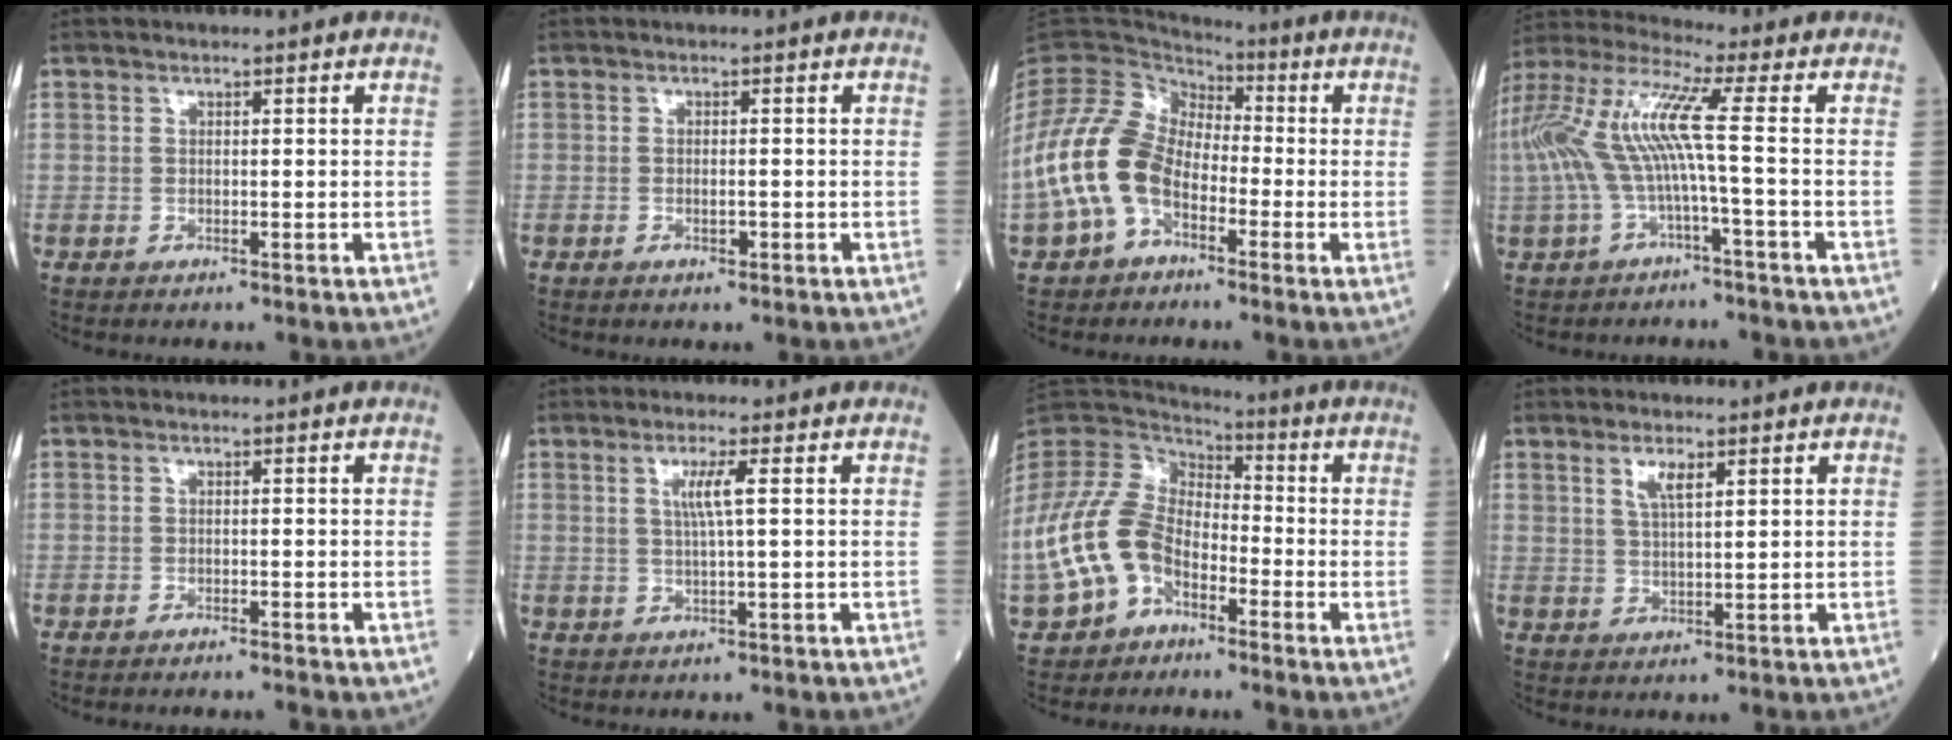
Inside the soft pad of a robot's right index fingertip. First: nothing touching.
{"total": 1.1, "force": [-0.5, 0.4, 0.8], "torque": [-0.018, -0.001, -0.007]}
{"total": 11.0, "force": [-3.7, 7.4, 7.3], "torque": [-0.181, 0.024, -0.077]}
{"total": 10.9, "force": [-1.2, 0.7, 10.8], "torque": [-0.246, 0.040, -0.030]}
{"total": 1.9, "force": [-1.8, -0.4, 0.4], "torque": [-0.005, -0.001, -0.023]}
{"total": 3.3, "force": [0.8, -0.4, 3.2], "torque": [-0.065, 0.001, 0.016]}
{"total": 13.2, "force": [-5.7, 8.5, 8.3], "torque": [-0.198, 0.018, -0.115]}
{"total": 3.1, "force": [1.7, 0.8, 2.5], "torque": [-0.052, 0.003, 0.036]}